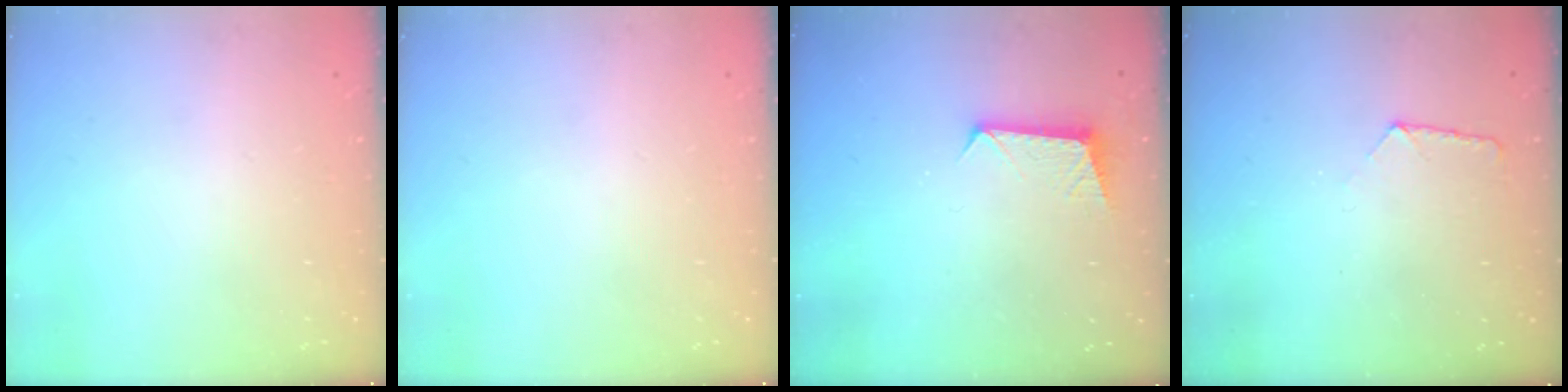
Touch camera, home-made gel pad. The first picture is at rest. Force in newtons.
{"total": 0.0}
{"total": 7.1, "press": 7.1, "slide": 0.3}
{"total": 5.5, "press": 5.4, "slide": 0.5}